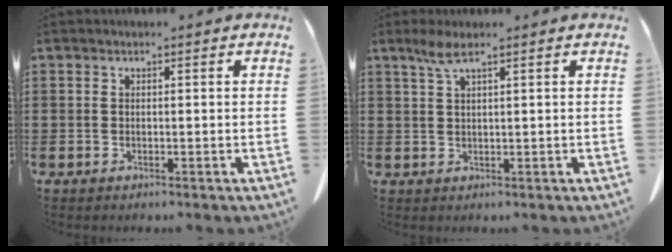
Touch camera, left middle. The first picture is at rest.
{"total": 3.0, "force": [1.8, 0.3, 2.4], "torque": [-0.052, 0.002, 0.031]}